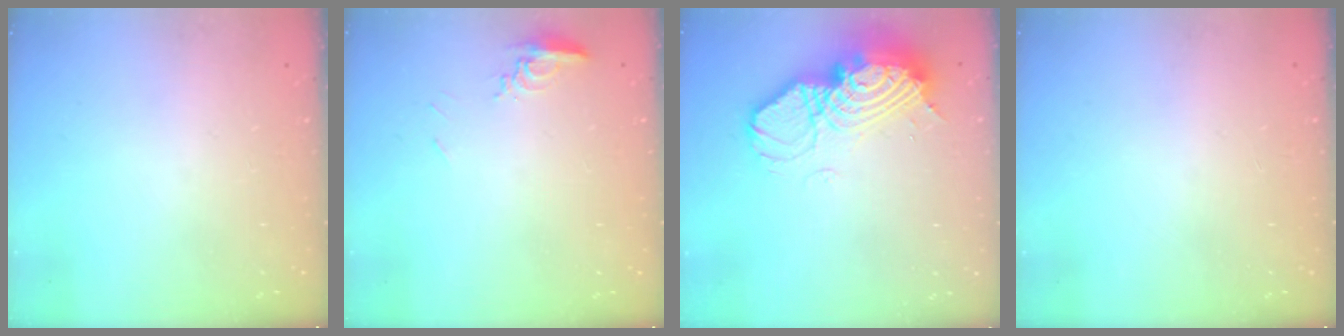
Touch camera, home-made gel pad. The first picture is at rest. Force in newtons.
{"total": 8.3, "press": 8.1, "slide": 1.9}
{"total": 17.0, "press": 17.0, "slide": 1.5}
{"total": 1.2, "press": 1.1, "slide": 0.2}